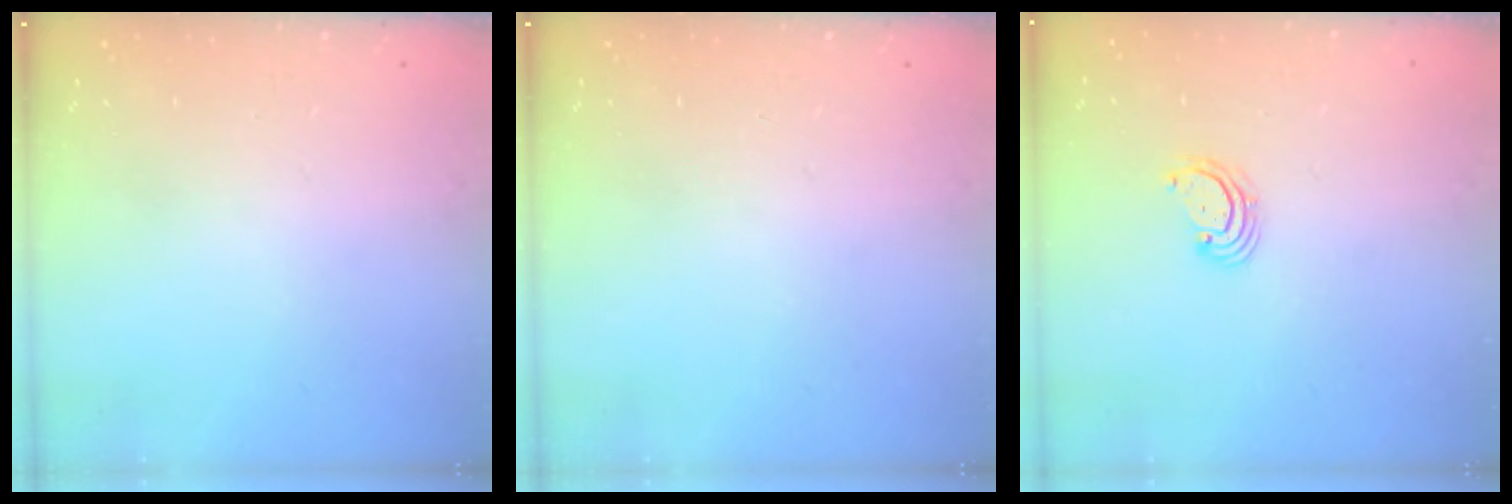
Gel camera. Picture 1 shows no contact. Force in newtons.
{"total": 0.0}
{"total": 2.7, "press": 2.6, "slide": 0.6}